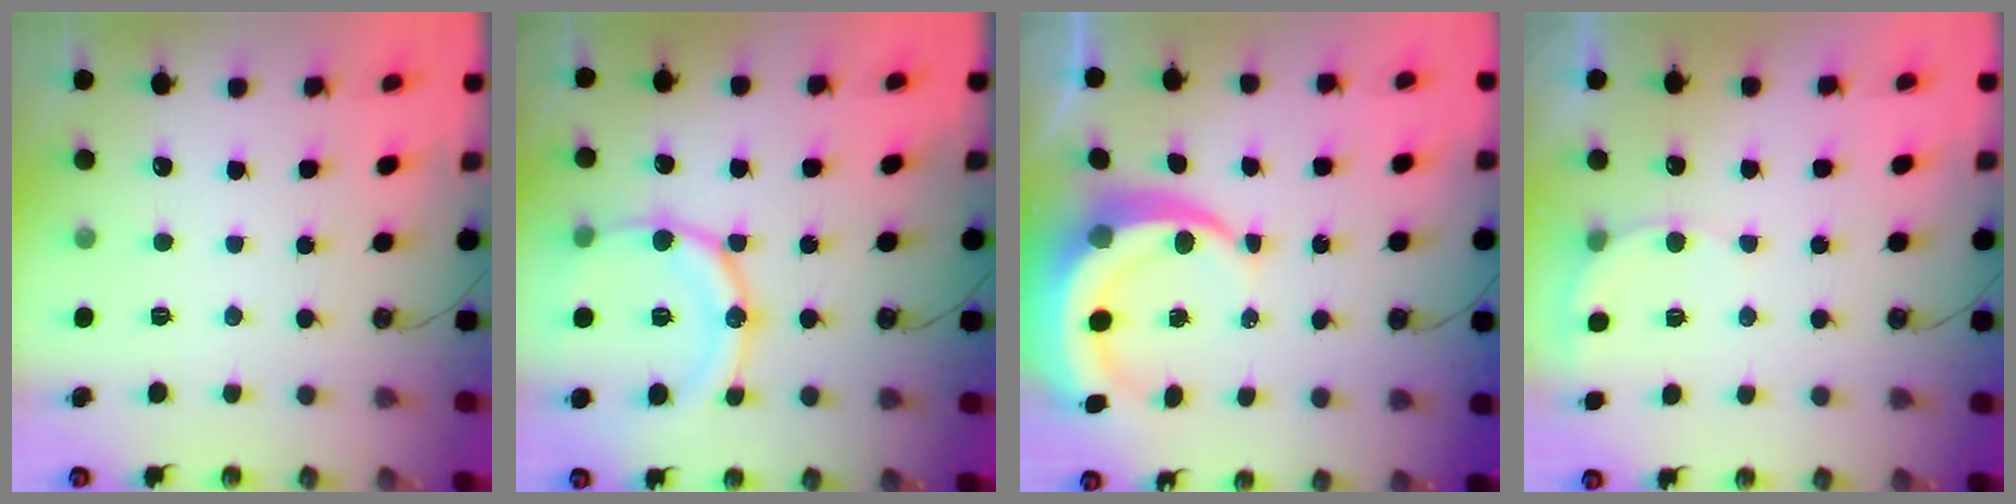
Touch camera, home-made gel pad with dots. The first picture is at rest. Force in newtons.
{"total": 17.7, "press": 17.4, "slide": 3.3}
{"total": 10.6, "press": 10.5, "slide": 1.2}
{"total": 4.5, "press": 4.3, "slide": 1.0}